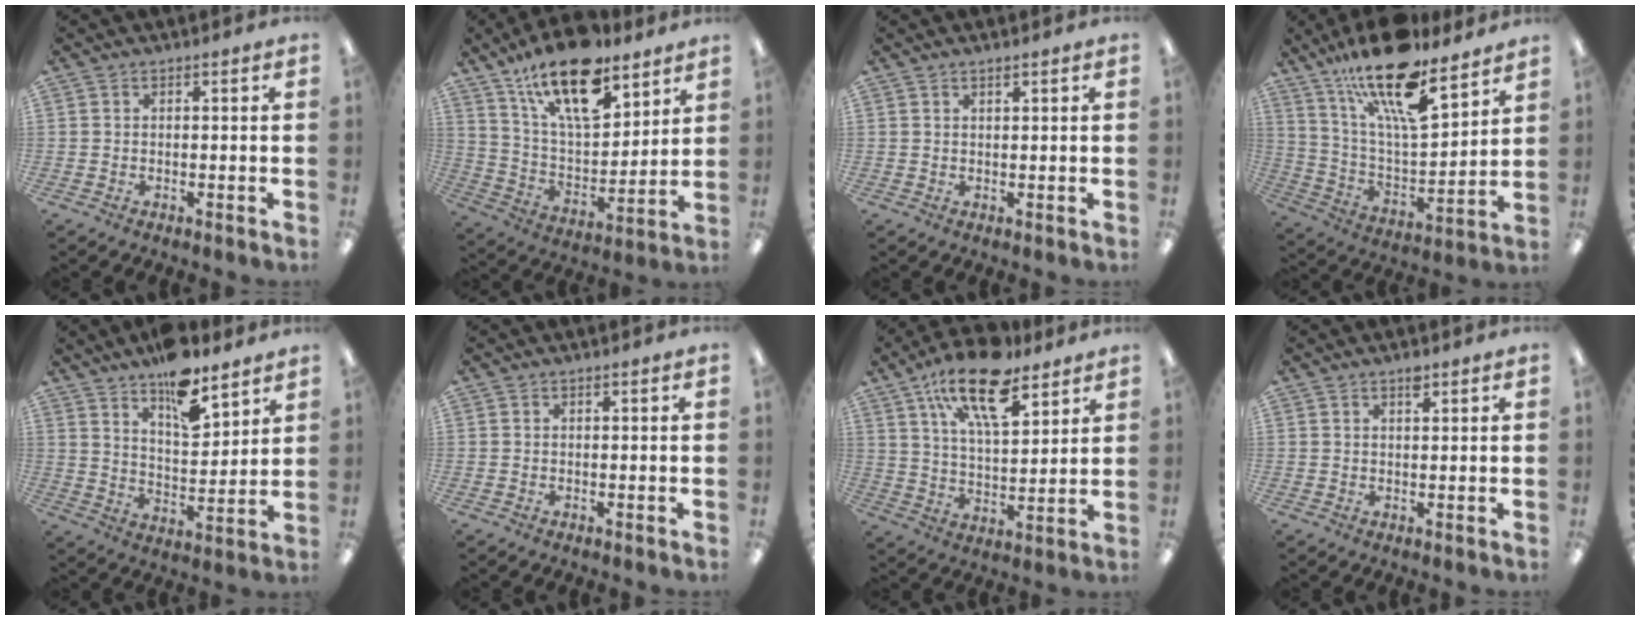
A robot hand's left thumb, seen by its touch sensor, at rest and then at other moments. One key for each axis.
{"total": 20.4, "fx": 13.6, "fy": 8.5, "fz": 12.5, "tx": -0.211, "ty": -0.072, "tz": 0.235}
{"total": 0.9, "fx": 0.8, "fy": 0.1, "fz": 0.4, "tx": -0.009, "ty": 0.000, "tz": 0.014}
{"total": 20.9, "fx": 14.8, "fy": 6.5, "fz": 13.2, "tx": -0.226, "ty": -0.092, "tz": 0.253}
{"total": 12.4, "fx": 9.8, "fy": 4.3, "fz": 6.1, "tx": -0.085, "ty": -0.069, "tz": 0.172}
{"total": 0.0}
{"total": 17.8, "fx": 11.5, "fy": 7.0, "fz": 11.6, "tx": -0.195, "ty": -0.050, "tz": 0.195}
{"total": 1.8, "fx": 1.4, "fy": 0.5, "fz": 1.0, "tx": -0.014, "ty": -0.004, "tz": 0.024}